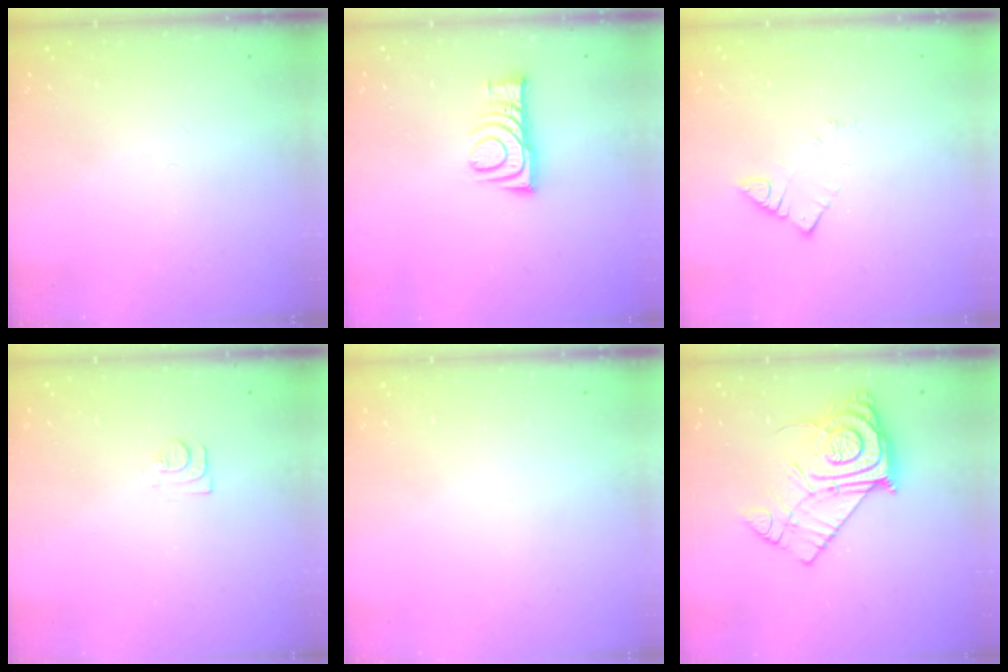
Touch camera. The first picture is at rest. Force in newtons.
{"total": 8.8, "press": 8.8, "slide": 0.1}
{"total": 2.8, "press": 2.7, "slide": 0.3}
{"total": 6.2, "press": 6.1, "slide": 0.6}
{"total": 0.0}
{"total": 14.6, "press": 14.5, "slide": 1.4}